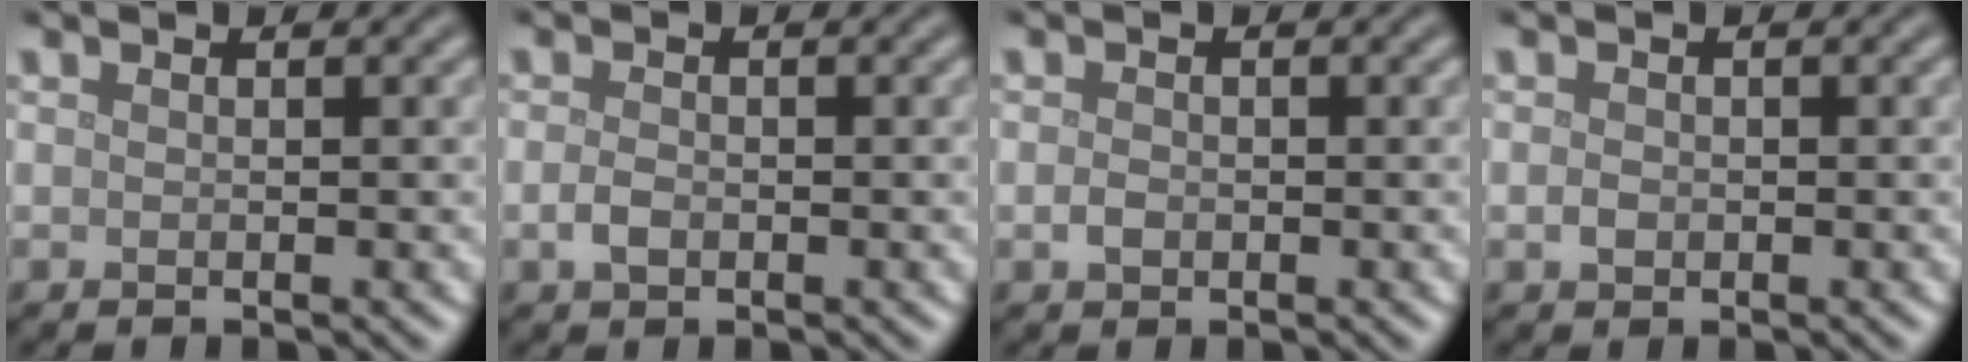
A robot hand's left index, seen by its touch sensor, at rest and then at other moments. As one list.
[{"total": 1.4, "force": [-0.4, 0.8, 1.0], "torque": [-0.020, 0.000, -0.011]}, {"total": 1.0, "force": [-0.3, 0.7, 0.6], "torque": [-0.014, -0.001, -0.008]}, {"total": 0.9, "force": [-0.2, 0.7, 0.5], "torque": [-0.010, -0.001, -0.006]}]